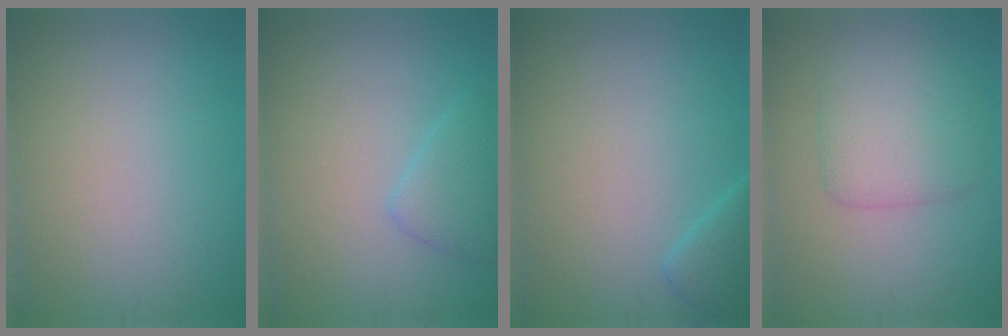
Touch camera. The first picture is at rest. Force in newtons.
{"total": 2.3, "press": 2.3, "slide": 0.2}
{"total": 2.0, "press": 2.0, "slide": 0.1}
{"total": 4.2, "press": 4.2, "slide": 0.1}